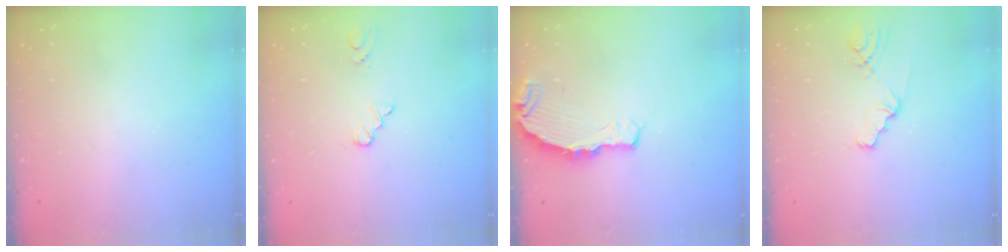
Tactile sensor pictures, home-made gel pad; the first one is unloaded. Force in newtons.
{"total": 1.1, "press": 1.1, "slide": 0.2}
{"total": 4.3, "press": 4.3, "slide": 0.3}
{"total": 2.1, "press": 2.1, "slide": 0.2}